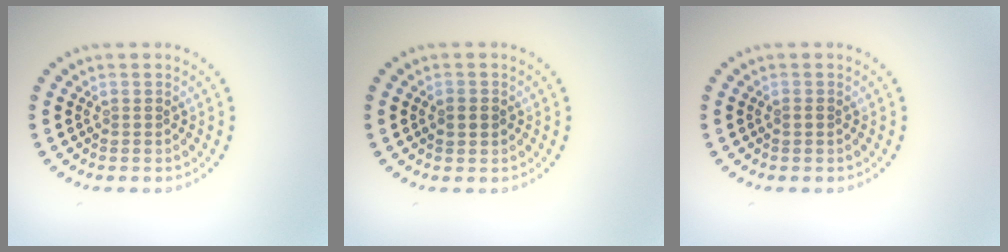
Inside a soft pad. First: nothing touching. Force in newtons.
{"total": 1.1, "press": 1.1, "slide": 0.2}
{"total": 0.7, "press": 0.7, "slide": 0.1}